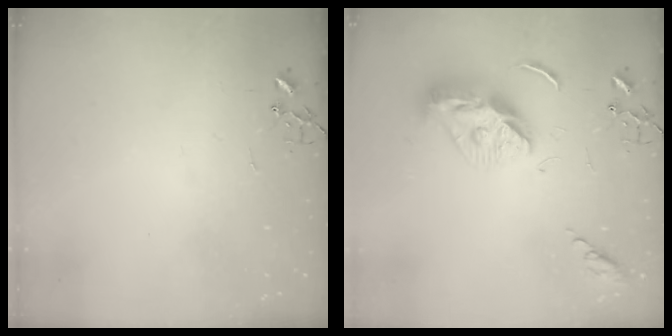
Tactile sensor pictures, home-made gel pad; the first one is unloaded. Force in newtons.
{"total": 13.1, "press": 13.0, "slide": 1.3}